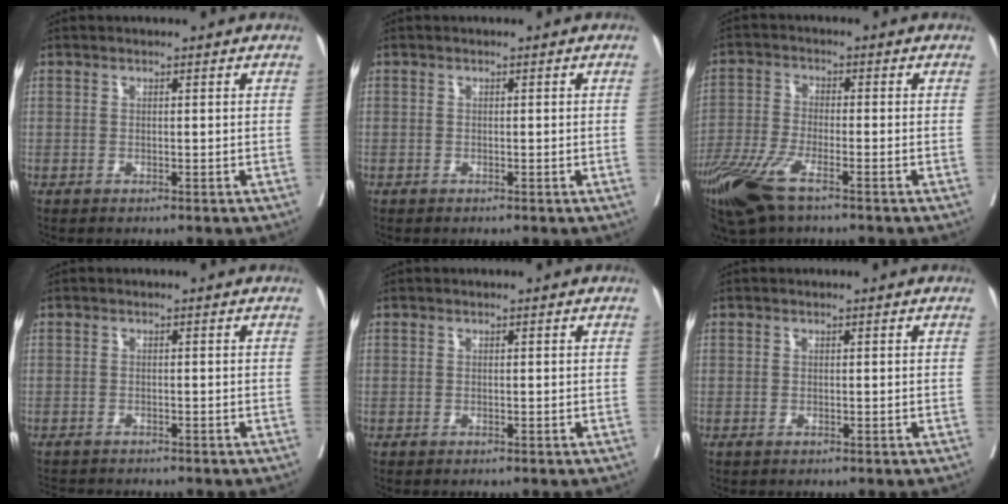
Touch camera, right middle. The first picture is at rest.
{"total": 0.0}
{"total": 10.6, "force": [-7.0, 2.6, 7.5], "torque": [-0.155, -0.023, -0.133]}
{"total": 3.0, "force": [-3.0, 0.2, 0.4], "torque": [-0.002, -0.011, -0.048]}
{"total": 0.0}
{"total": 0.0}